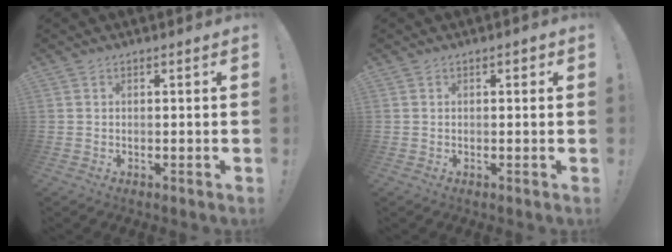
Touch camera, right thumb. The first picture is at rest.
{"total": 0.9, "force": [0.1, 0.7, 0.6], "torque": [-0.004, 0.001, 0.000]}